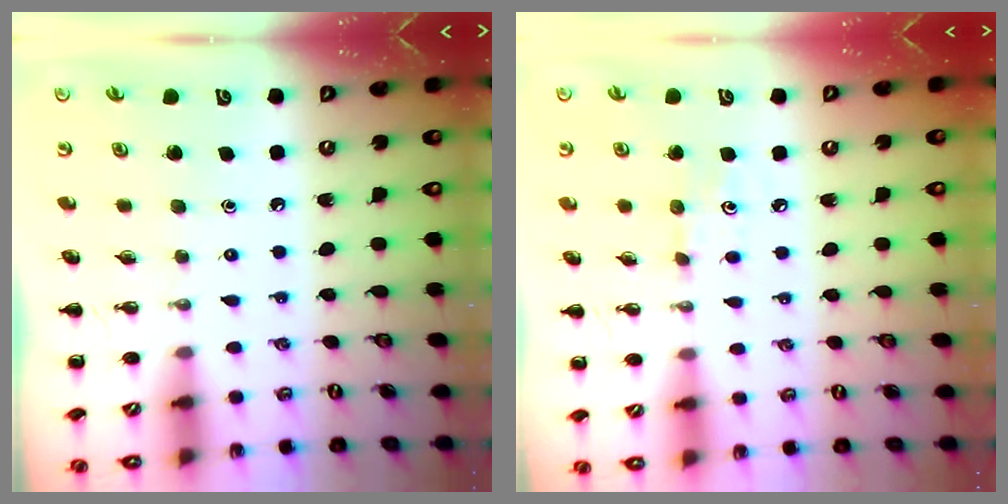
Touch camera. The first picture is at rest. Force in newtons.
{"total": 4.3, "press": 4.1, "slide": 1.4}